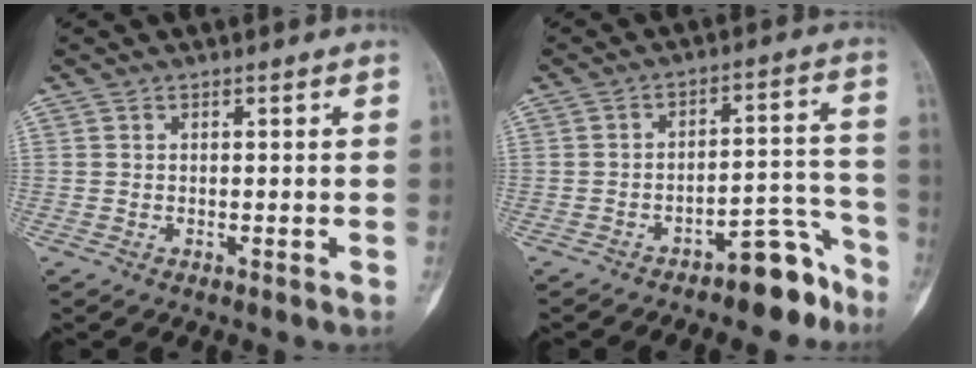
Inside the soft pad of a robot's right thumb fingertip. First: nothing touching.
{"total": 8.9, "force": [-6.9, 3.3, 4.5], "torque": [-0.026, 0.093, -0.104]}